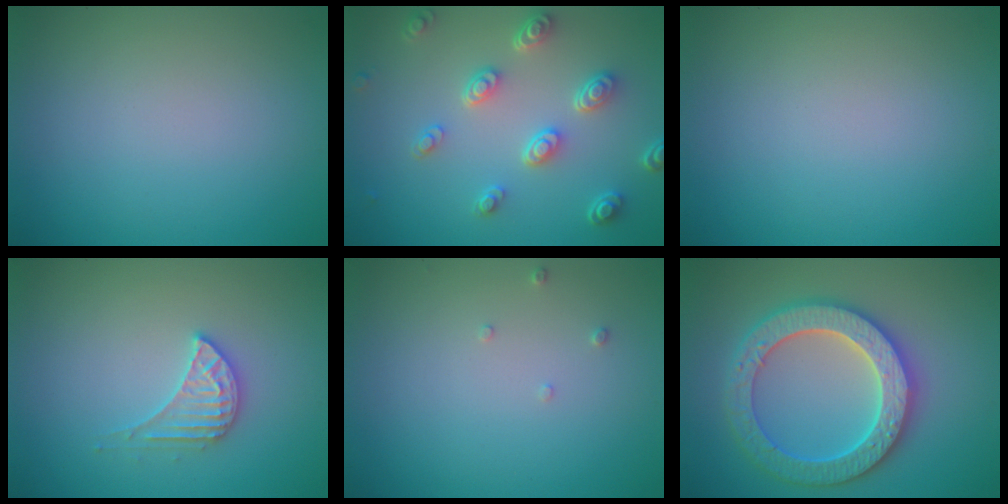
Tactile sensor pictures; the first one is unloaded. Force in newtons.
{"total": 4.6, "press": 3.4, "slide": 3.0}
{"total": 0.0}
{"total": 2.6, "press": 2.6, "slide": 0.2}
{"total": 0.7, "press": 0.7, "slide": 0.2}
{"total": 6.4, "press": 6.2, "slide": 1.3}